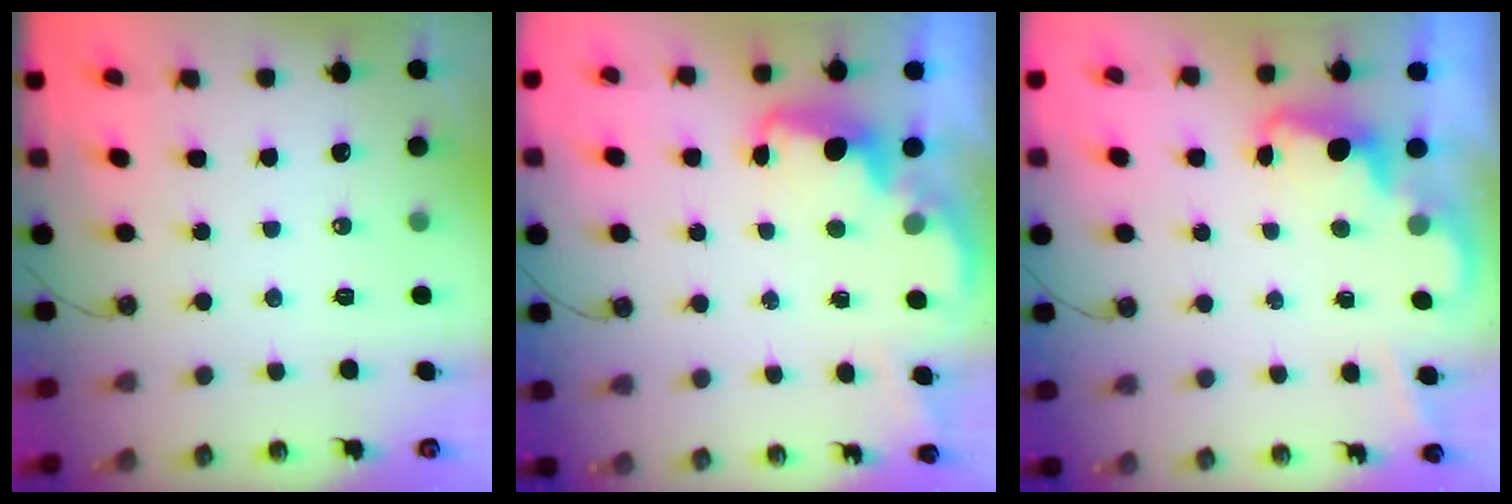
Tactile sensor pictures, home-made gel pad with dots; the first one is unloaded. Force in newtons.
{"total": 2.3, "press": 2.2, "slide": 0.6}
{"total": 2.0, "press": 1.9, "slide": 0.6}